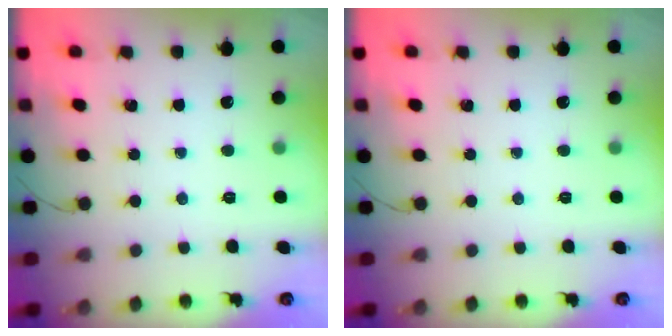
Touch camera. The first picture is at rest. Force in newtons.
{"total": 0.0}